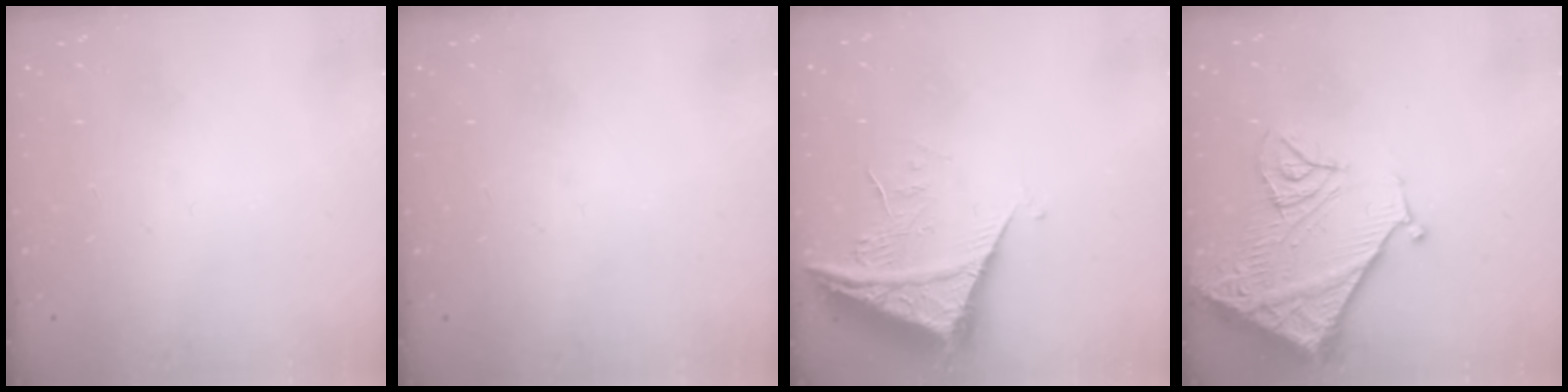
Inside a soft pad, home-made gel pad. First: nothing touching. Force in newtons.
{"total": 0.0}
{"total": 7.8, "press": 7.7, "slide": 0.9}
{"total": 18.4, "press": 18.3, "slide": 2.4}